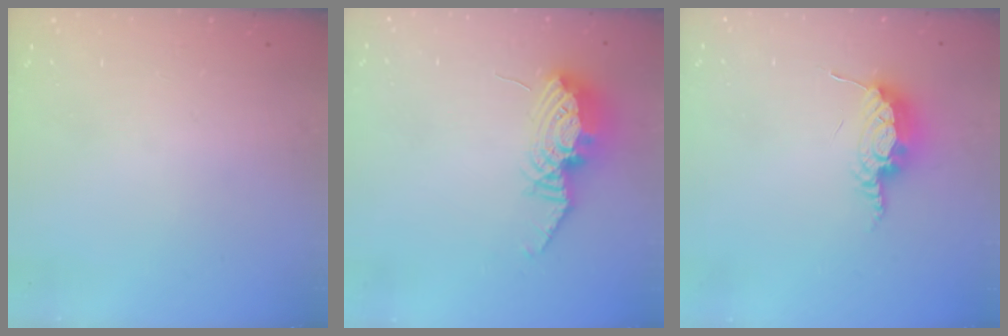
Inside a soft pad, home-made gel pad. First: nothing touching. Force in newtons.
{"total": 11.9, "press": 11.8, "slide": 1.1}
{"total": 8.9, "press": 8.8, "slide": 0.9}